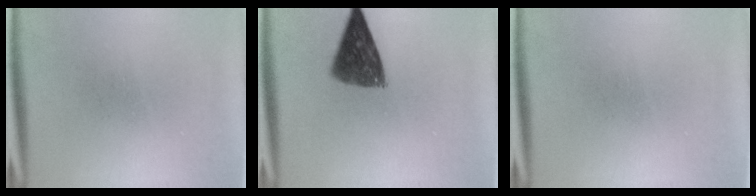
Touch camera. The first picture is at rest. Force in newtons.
{"total": 9.0}
{"total": 0.0}